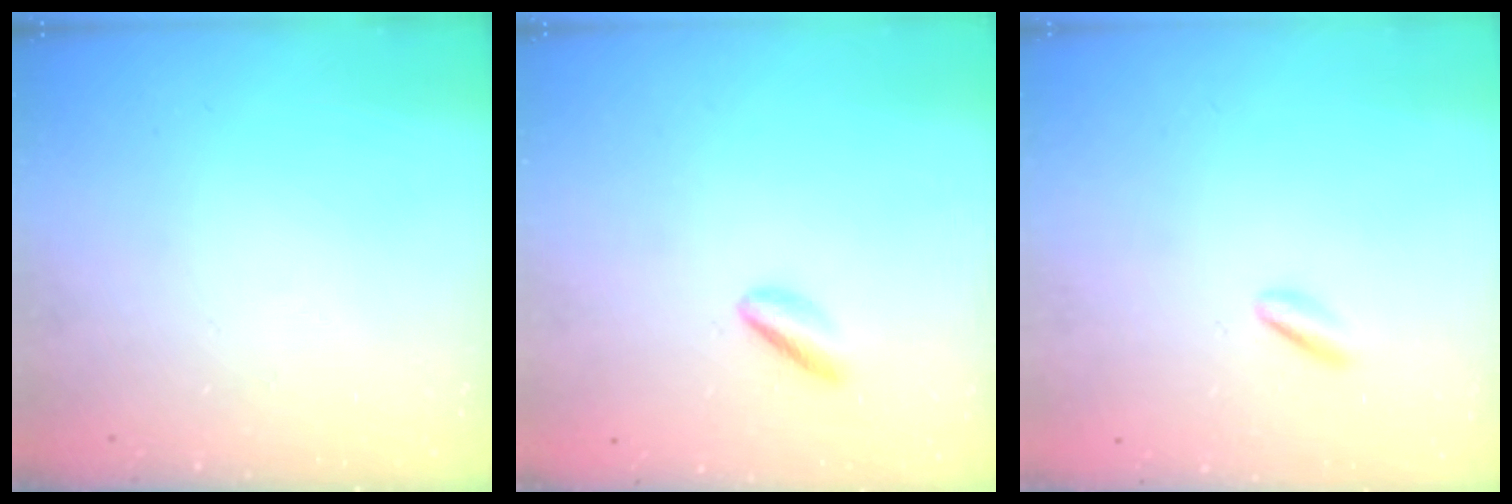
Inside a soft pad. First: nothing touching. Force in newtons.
{"total": 2.9, "press": 2.9, "slide": 0.6}
{"total": 2.2, "press": 2.0, "slide": 0.9}